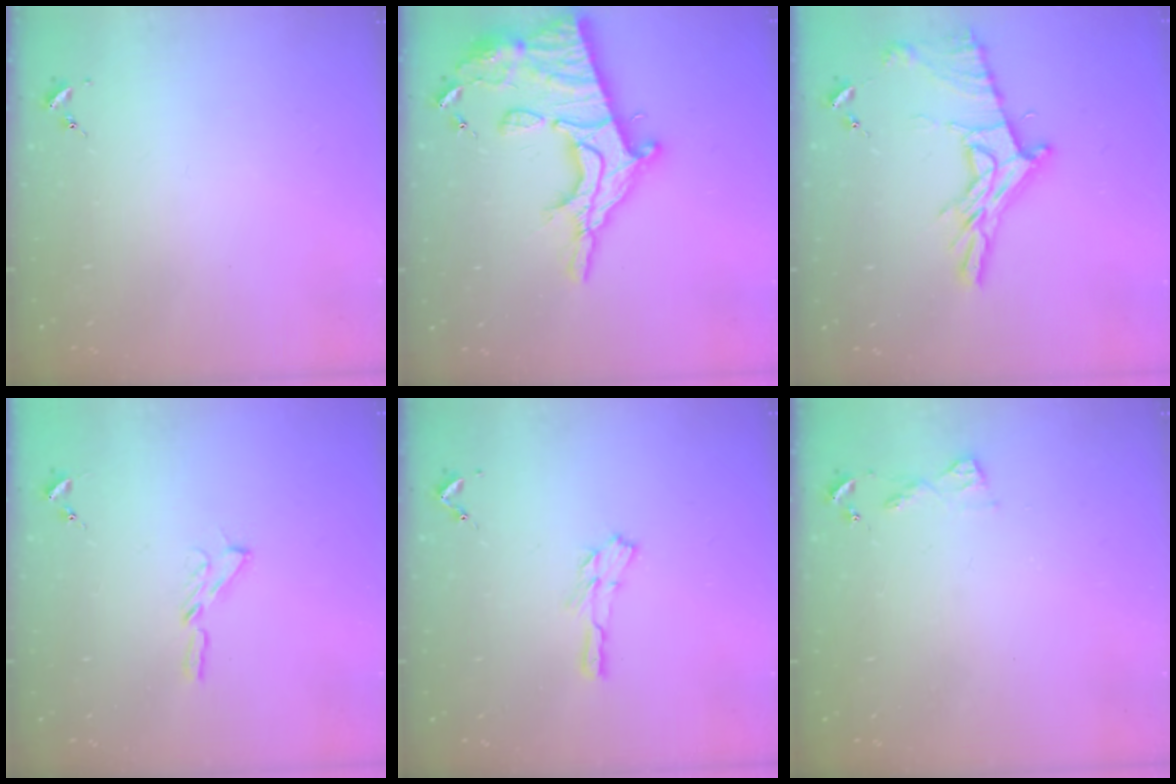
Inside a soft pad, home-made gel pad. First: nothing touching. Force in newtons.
{"total": 24.8, "press": 24.7, "slide": 2.4}
{"total": 15.9, "press": 15.9, "slide": 1.4}
{"total": 3.2, "press": 3.2, "slide": 0.3}
{"total": 6.3, "press": 6.3, "slide": 0.3}
{"total": 5.1, "press": 5.0, "slide": 0.4}